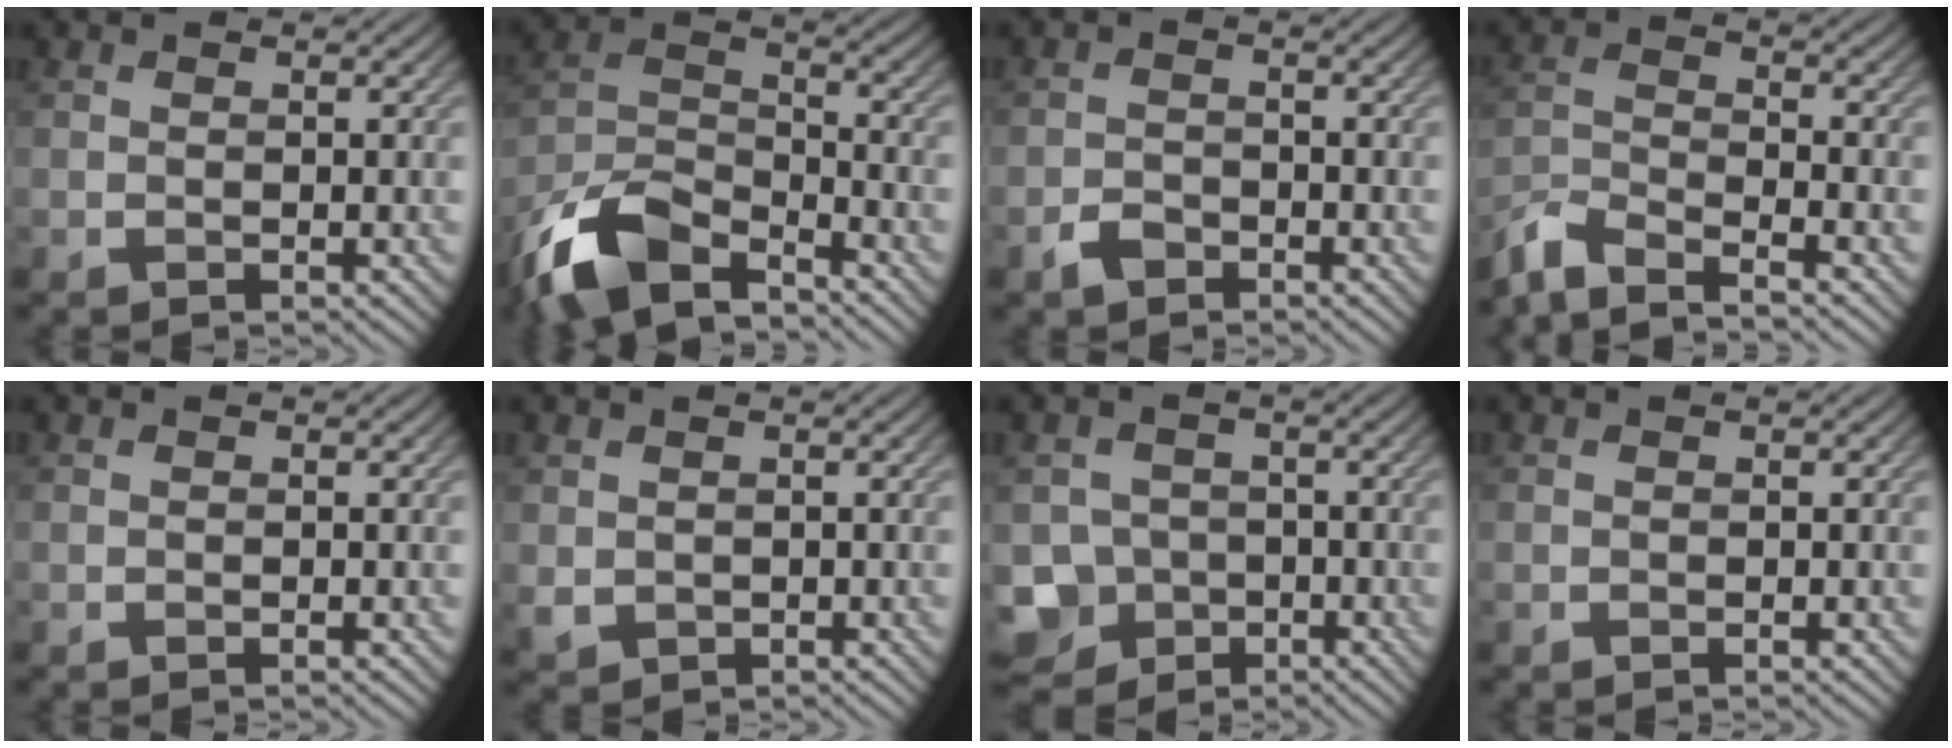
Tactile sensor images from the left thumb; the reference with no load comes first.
{"total": 11.9, "force": [-8.9, 4.4, 6.5], "torque": [-0.135, -0.004, -0.190]}
{"total": 2.1, "force": [-1.5, 1.1, 0.8], "torque": [-0.015, 0.002, -0.032]}
{"total": 6.4, "force": [-5.7, 1.2, 2.7], "torque": [-0.063, -0.011, -0.120]}
{"total": 0.0}
{"total": 1.4, "force": [0.4, 1.2, 0.6], "torque": [-0.019, -0.007, 0.011]}
{"total": 8.6, "force": [-4.3, 7.1, 2.1], "torque": [-0.056, -0.034, -0.088]}
{"total": 0.0}